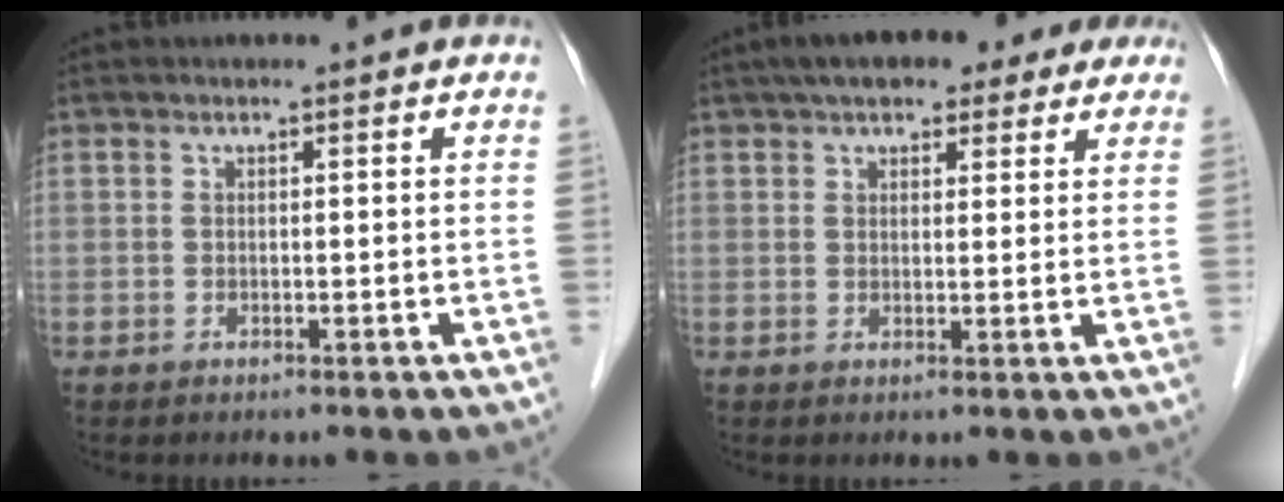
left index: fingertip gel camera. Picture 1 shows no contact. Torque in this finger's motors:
{"motor_torque": [-0.98, -1.16, 0.02, 0.12]}